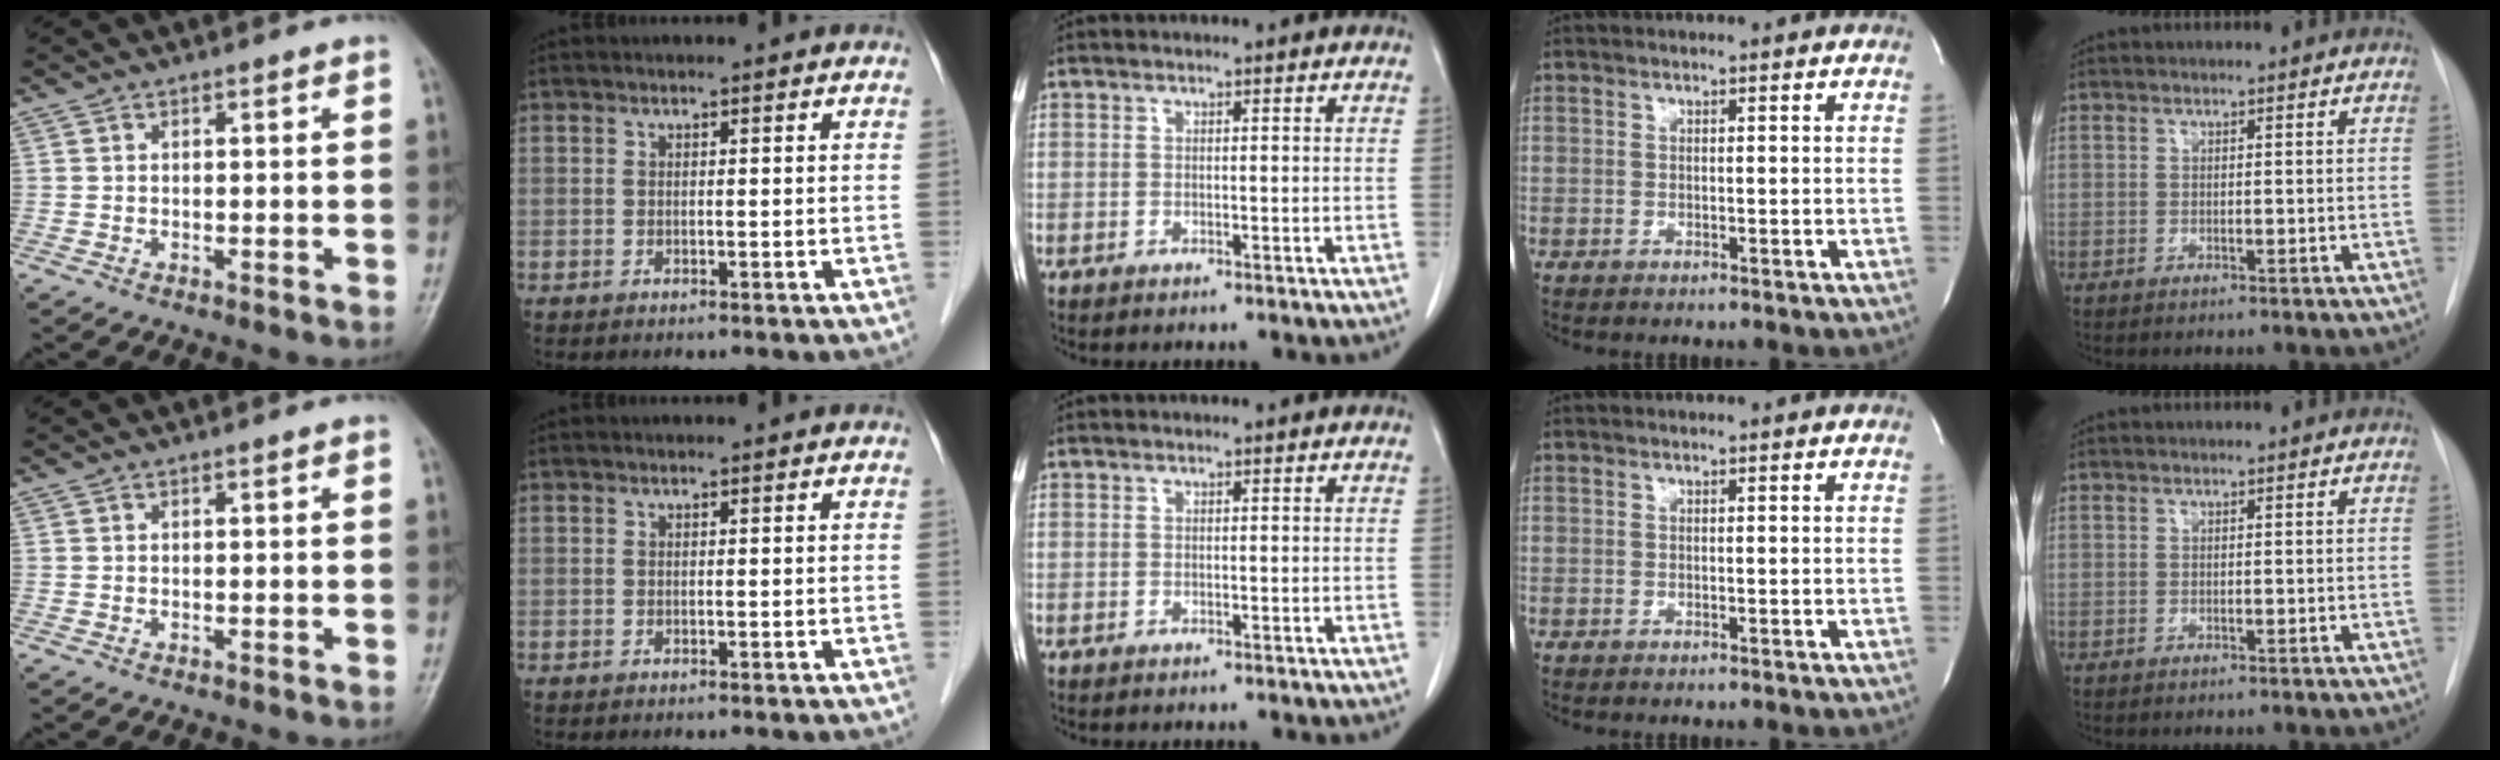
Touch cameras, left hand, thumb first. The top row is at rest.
{}